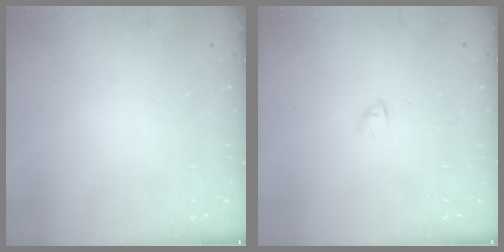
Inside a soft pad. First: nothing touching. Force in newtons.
{"total": 2.4, "press": 2.3, "slide": 0.7}